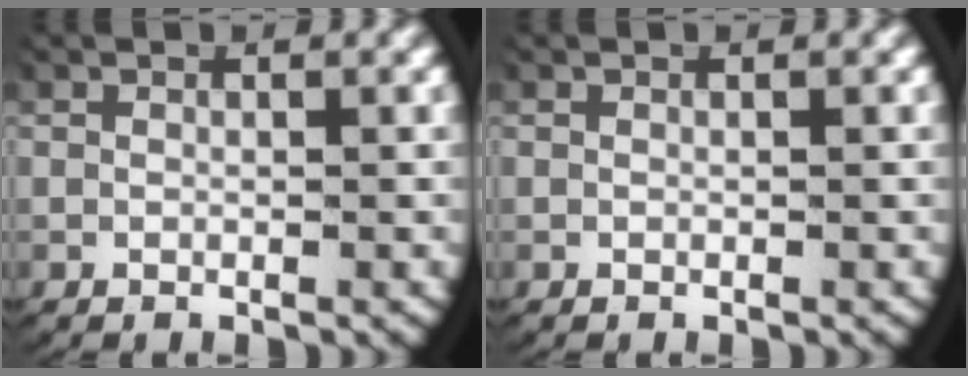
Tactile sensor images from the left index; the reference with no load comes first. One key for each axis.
{"total": 0.0}